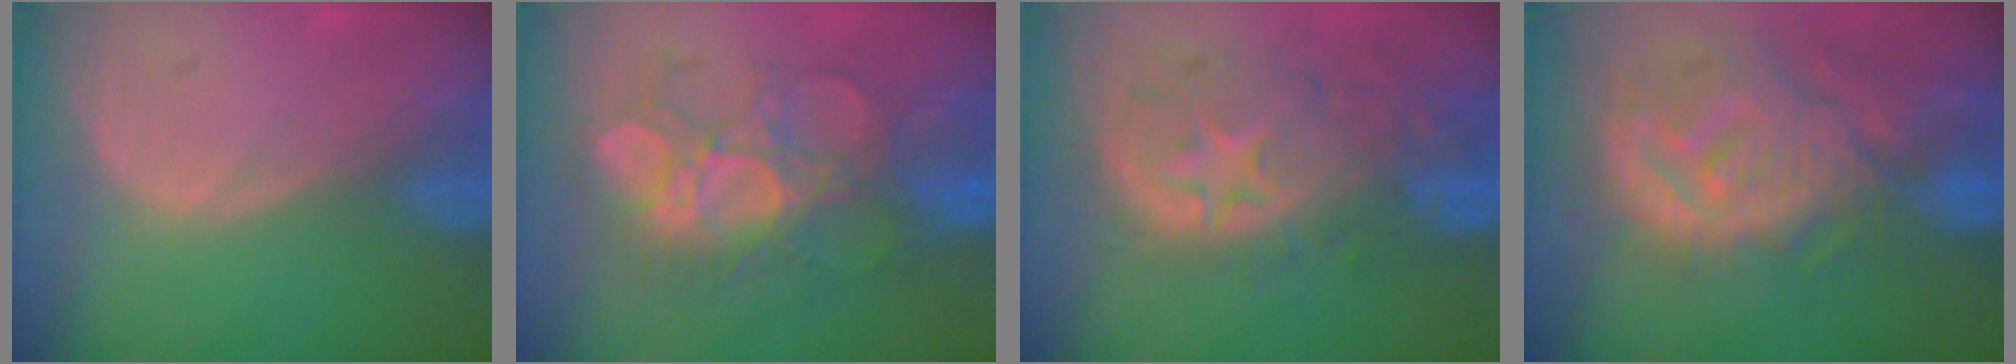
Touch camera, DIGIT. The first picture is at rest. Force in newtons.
{"total": 9.2, "press": 9.2, "slide": 0.5}
{"total": 11.1, "press": 9.8, "slide": 5.1}
{"total": 12.4, "press": 11.1, "slide": 5.7}